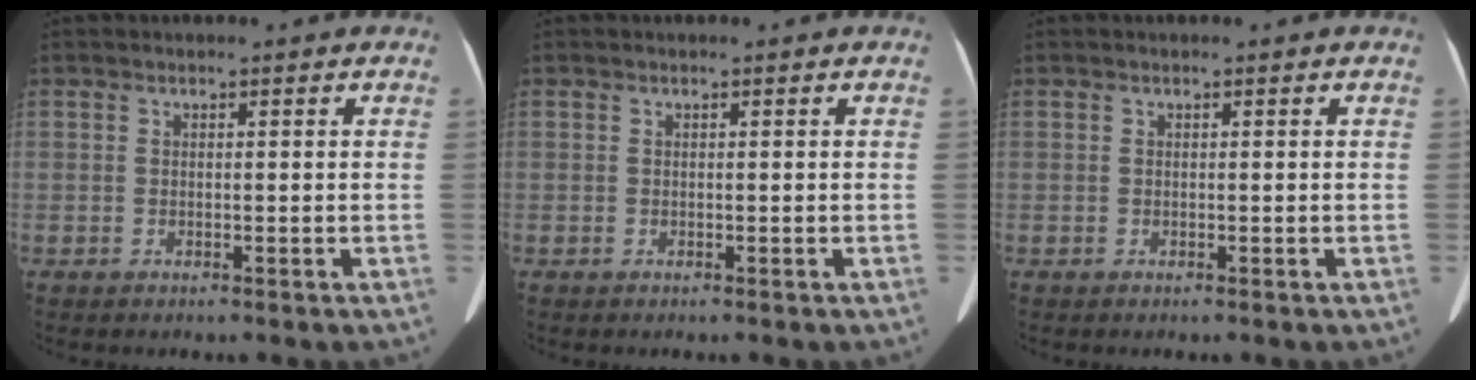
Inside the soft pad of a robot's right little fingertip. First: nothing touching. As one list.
[{"total": 0.0}, {"total": 0.0}]